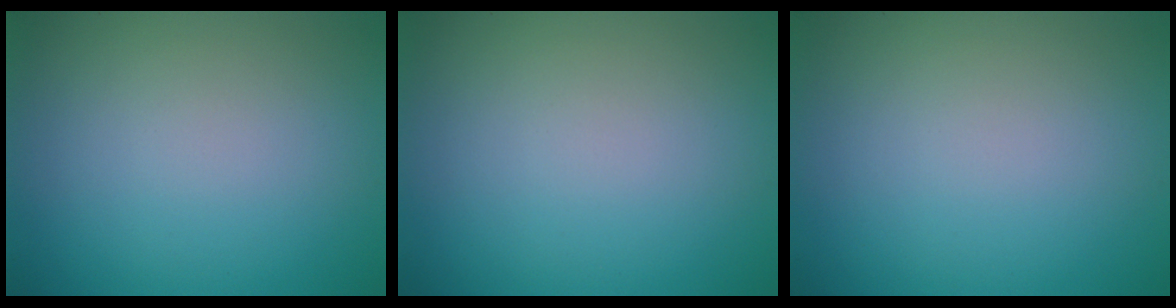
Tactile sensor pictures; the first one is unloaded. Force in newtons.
{"total": 0.0}
{"total": 0.0}